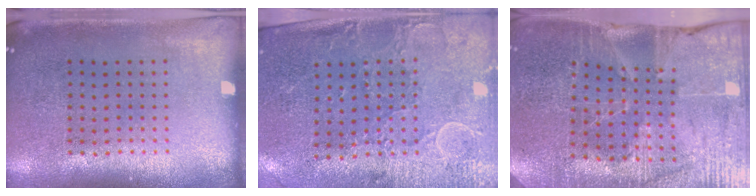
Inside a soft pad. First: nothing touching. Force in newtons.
{"total": 2.9, "press": 2.5, "slide": 1.5}
{"total": 3.4, "press": 3.4, "slide": 0.3}